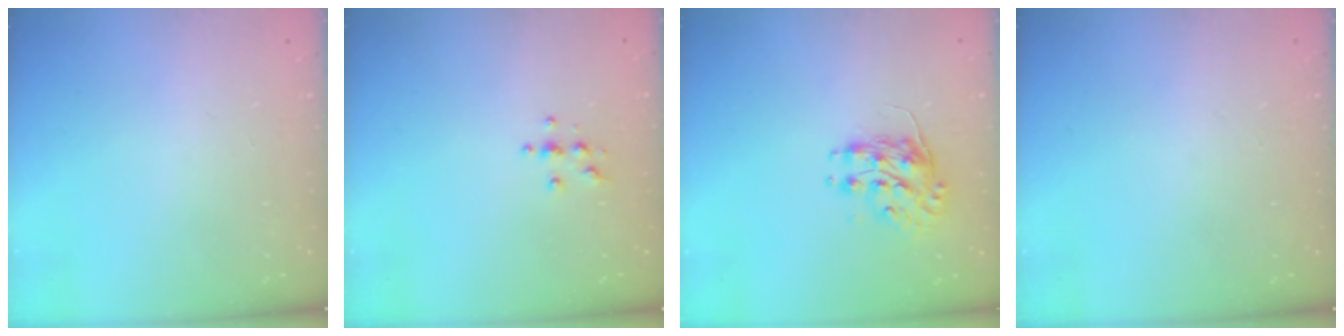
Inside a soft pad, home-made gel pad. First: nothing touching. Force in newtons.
{"total": 3.7, "press": 3.7, "slide": 0.4}
{"total": 8.2, "press": 8.2, "slide": 0.3}
{"total": 0.0}